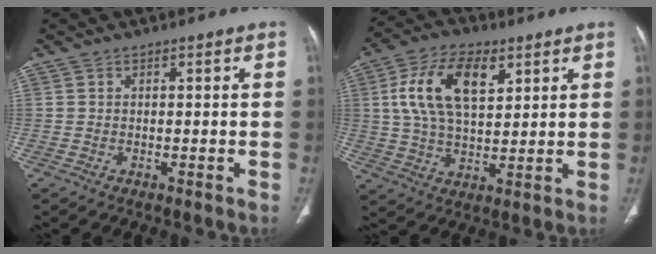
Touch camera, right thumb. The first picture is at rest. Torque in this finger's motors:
{"motor_torque": [0.45, 0.88, 1.35, 0.23, 0.37]}